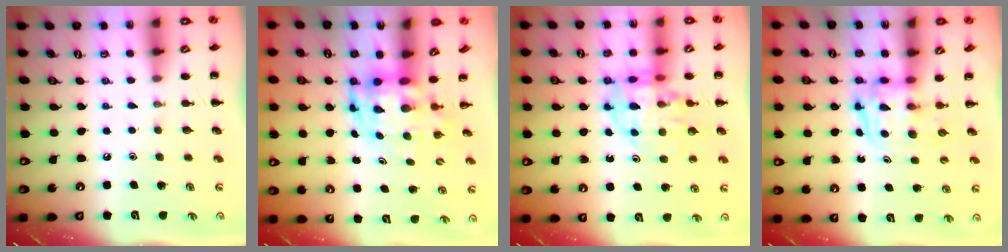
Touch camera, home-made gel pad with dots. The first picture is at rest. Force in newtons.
{"total": 4.1, "press": 4.0, "slide": 0.9}
{"total": 12.9, "press": 12.5, "slide": 3.3}
{"total": 3.5, "press": 3.5, "slide": 0.3}